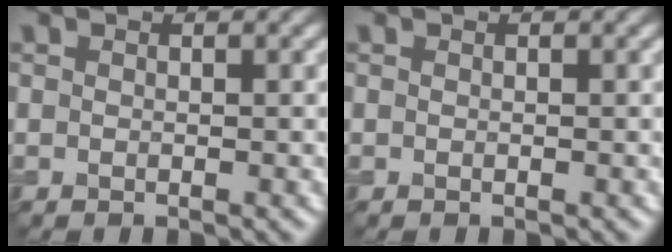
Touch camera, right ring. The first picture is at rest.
{"total": 0.0}